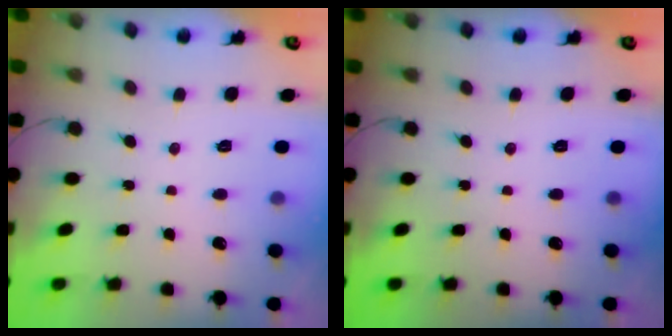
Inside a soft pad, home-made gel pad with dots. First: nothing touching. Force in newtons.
{"total": 0.0}